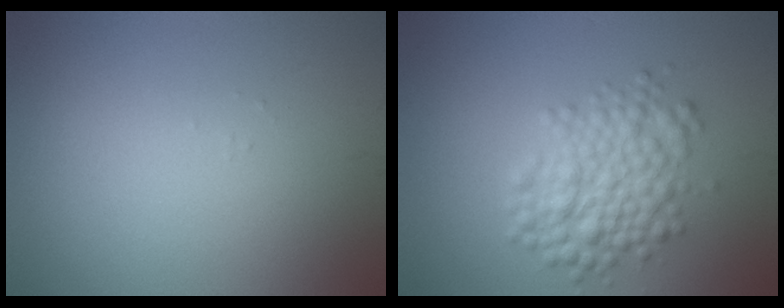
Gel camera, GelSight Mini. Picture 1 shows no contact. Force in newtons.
{"total": 5.0, "press": 4.9, "slide": 0.2}